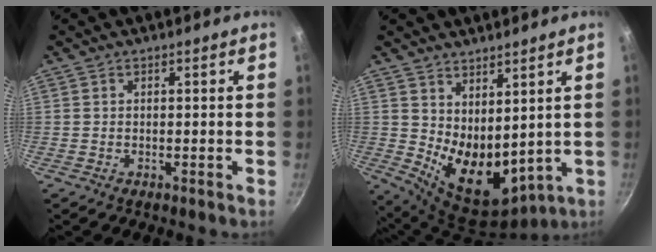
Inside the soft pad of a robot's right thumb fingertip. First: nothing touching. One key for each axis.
{"total": 11.9, "fx": 3.5, "fy": 6.9, "fz": 9.0, "tx": -0.112, "ty": -0.048, "tz": 0.085}